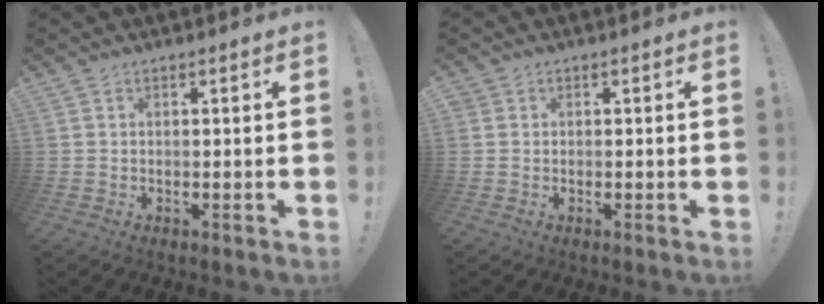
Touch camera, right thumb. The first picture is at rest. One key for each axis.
{"total": 1.2, "fx": 0.4, "fy": 1.1, "fz": 0.2, "tx": -0.002, "ty": 0.002, "tz": 0.007}